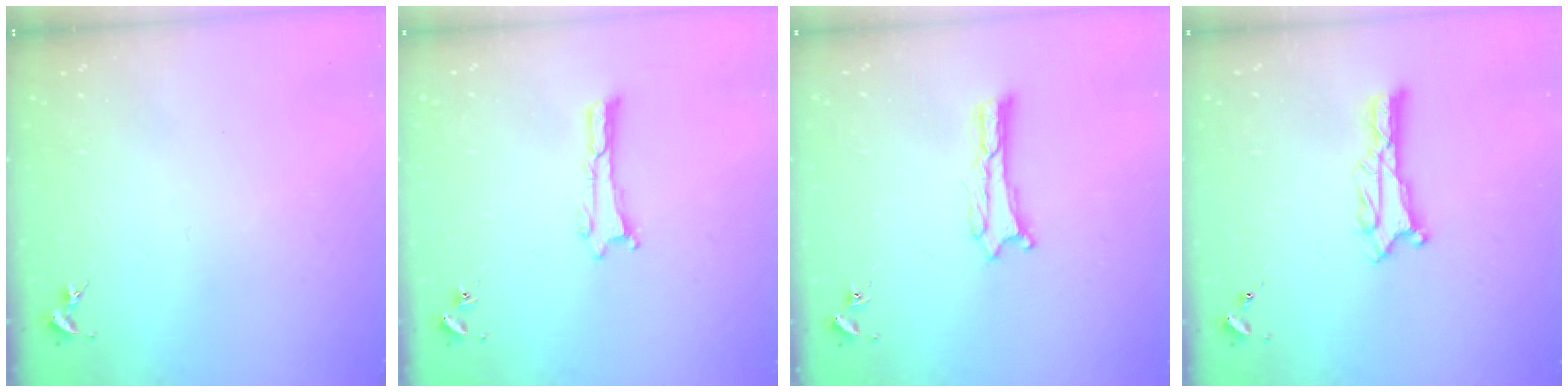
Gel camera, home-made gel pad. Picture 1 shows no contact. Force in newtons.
{"total": 0.0}
{"total": 0.9, "press": 0.9, "slide": 0.0}
{"total": 1.4, "press": 1.4, "slide": 0.1}